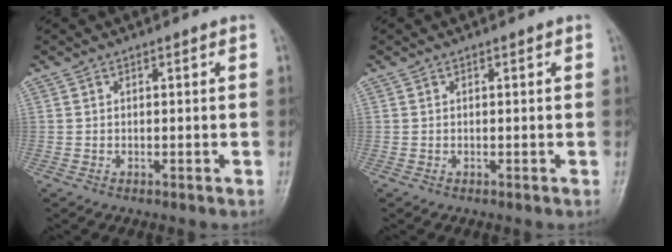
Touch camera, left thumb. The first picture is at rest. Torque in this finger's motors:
{"motor_torque": [0.00, 0.00, -0.01, -0.01, 0.00]}